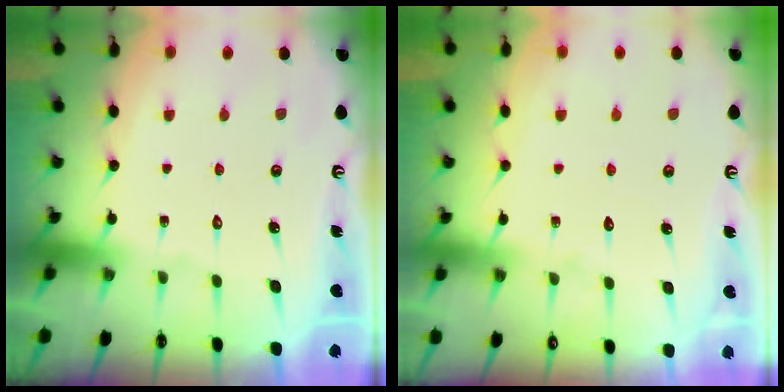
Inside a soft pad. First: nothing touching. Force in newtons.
{"total": 3.8, "press": 3.8, "slide": 0.4}